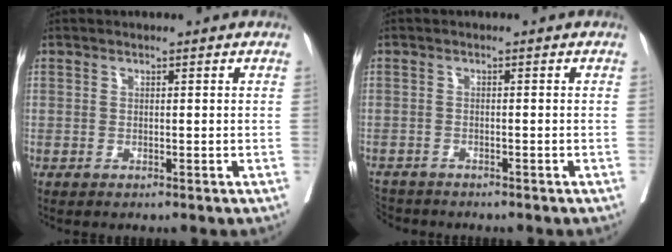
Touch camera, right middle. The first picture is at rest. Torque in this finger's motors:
{"motor_torque": [0.07, -0.08, 0.05, 0.00]}